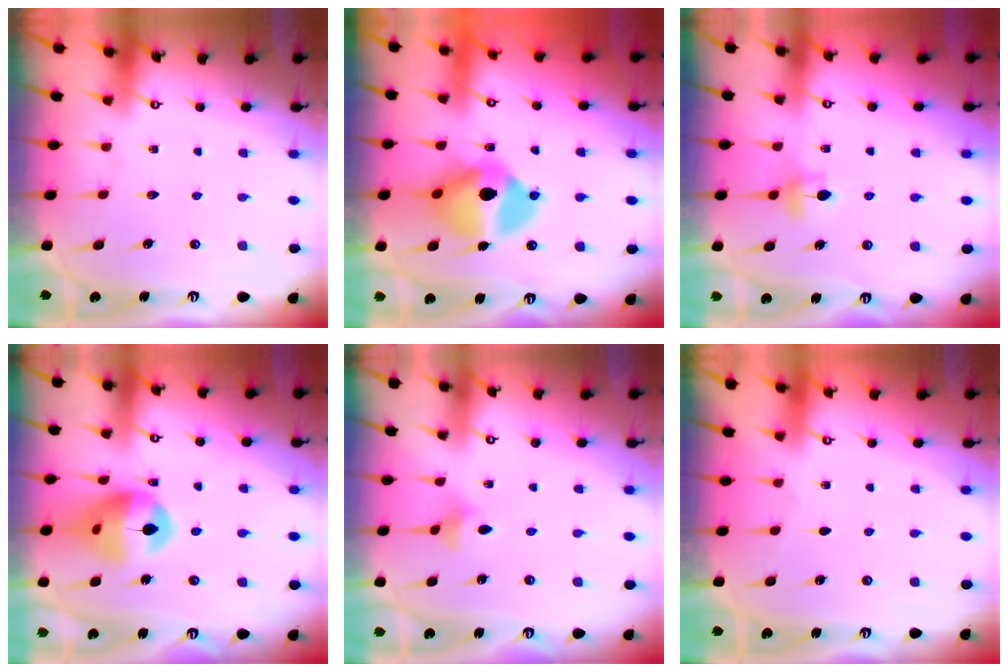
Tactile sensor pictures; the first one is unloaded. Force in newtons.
{"total": 13.3, "press": 13.3, "slide": 0.2}
{"total": 4.7, "press": 4.6, "slide": 0.8}
{"total": 13.5, "press": 13.4, "slide": 1.4}
{"total": 3.0, "press": 2.9, "slide": 0.5}
{"total": 0.0}